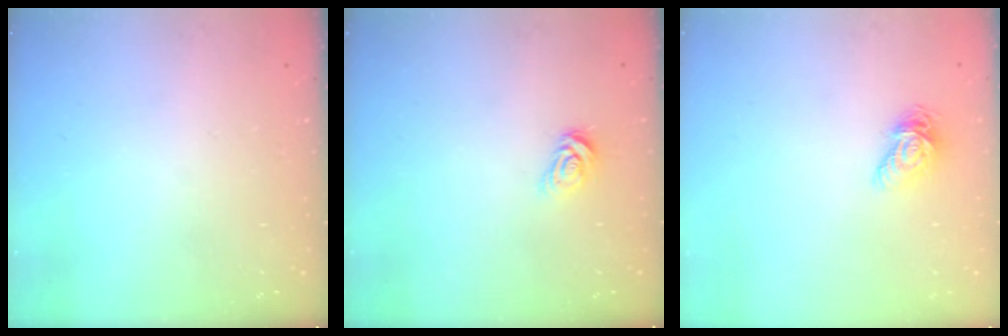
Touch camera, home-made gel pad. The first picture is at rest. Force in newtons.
{"total": 6.2, "press": 6.2, "slide": 0.5}
{"total": 7.5, "press": 7.5, "slide": 0.2}